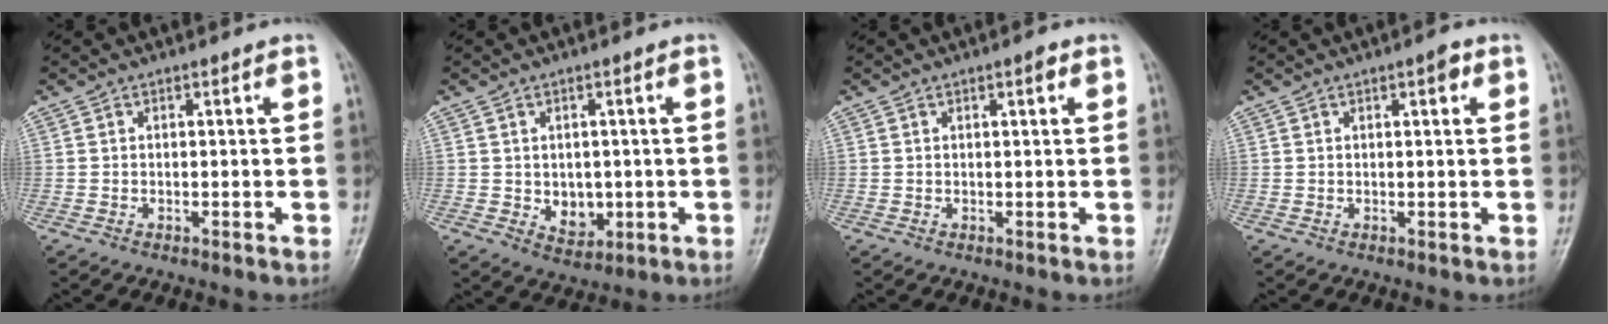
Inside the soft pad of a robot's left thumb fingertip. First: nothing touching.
{"total": 5.0, "force": [-0.4, 3.8, 3.2], "torque": [-0.025, -0.006, 0.007]}
{"total": 1.6, "force": [0.8, 0.4, 1.3], "torque": [-0.019, 0.000, 0.010]}
{"total": 2.2, "force": [1.0, 0.8, 1.8], "torque": [-0.023, 0.000, 0.012]}